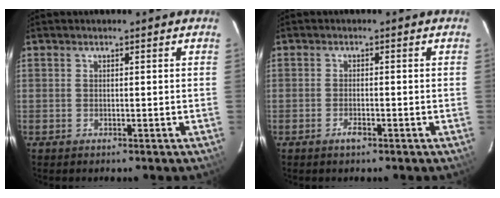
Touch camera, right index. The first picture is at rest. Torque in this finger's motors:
{"motor_torque": [0.08, 0.02, 0.00, 0.00]}